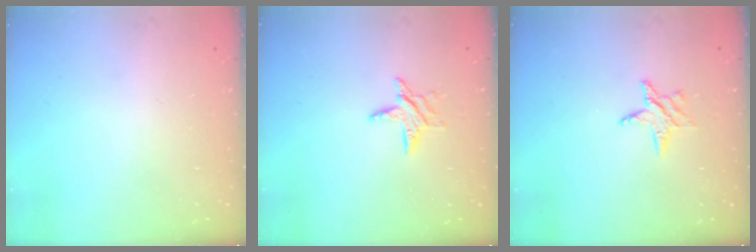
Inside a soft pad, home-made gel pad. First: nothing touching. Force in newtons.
{"total": 6.2, "press": 6.2, "slide": 0.4}
{"total": 5.3, "press": 5.3, "slide": 0.6}